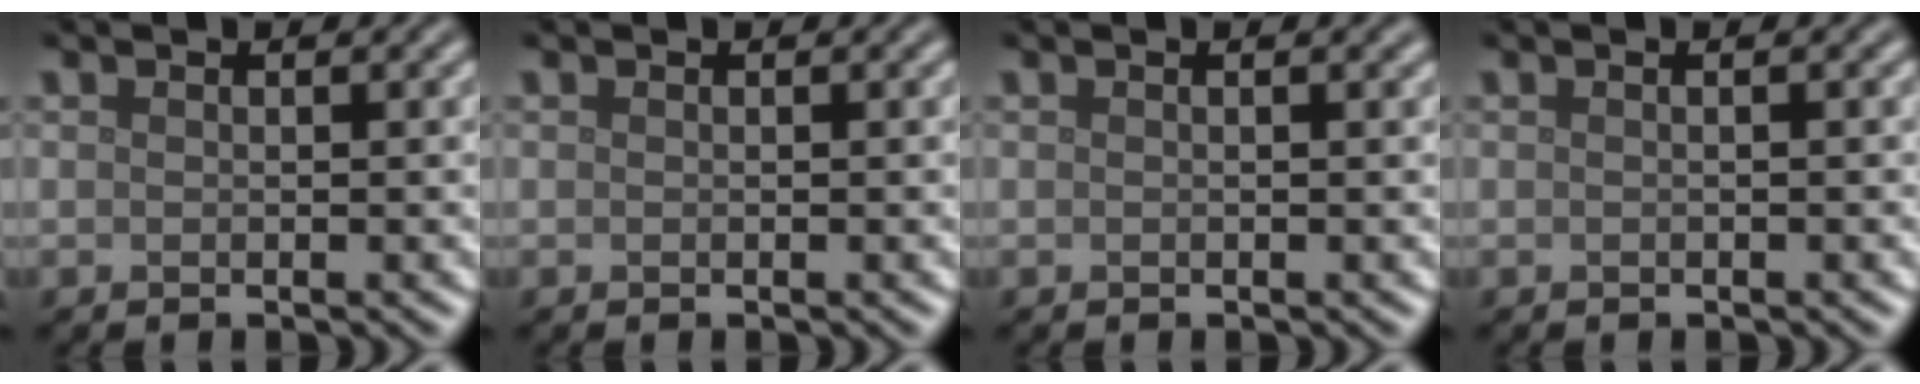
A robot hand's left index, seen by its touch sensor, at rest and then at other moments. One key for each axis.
{"total": 0.0}
{"total": 0.8, "fx": 0.2, "fy": 0.2, "fz": 0.7, "tx": -0.008, "ty": 0.005, "tz": -0.002}
{"total": 1.0, "fx": 0.1, "fy": 0.4, "fz": 0.9, "tx": -0.011, "ty": -0.001, "tz": -0.007}